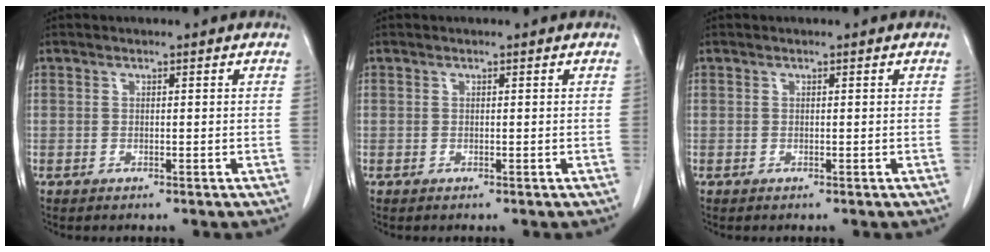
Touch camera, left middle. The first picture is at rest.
{"total": 0.0}
{"total": 0.0}